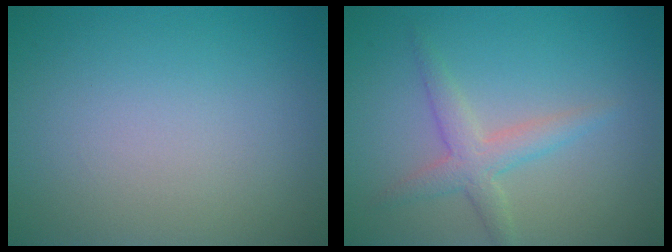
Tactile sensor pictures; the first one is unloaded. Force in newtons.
{"total": 2.7, "press": 2.7, "slide": 0.0}